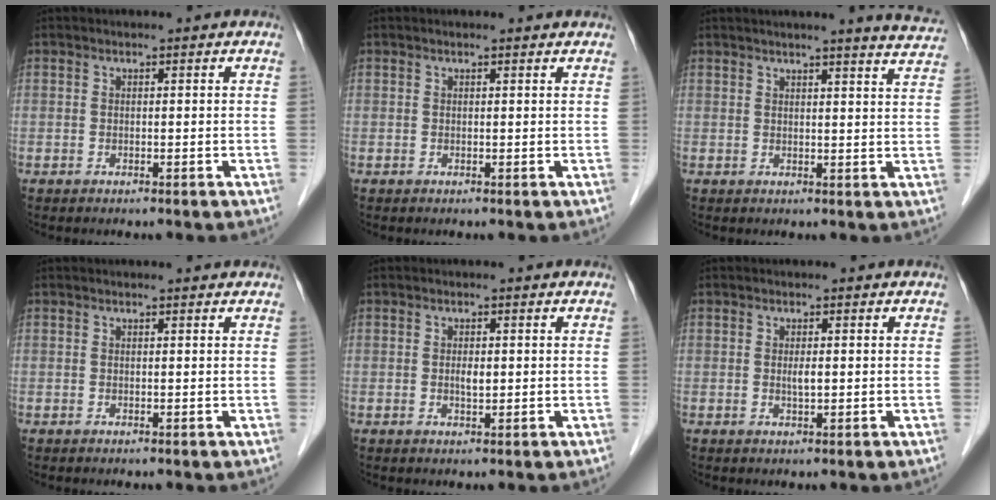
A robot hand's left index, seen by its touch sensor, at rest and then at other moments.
{"total": 1.7, "force": [1.6, 0.2, 0.4], "torque": [-0.014, 0.009, 0.014]}
{"total": 9.5, "force": [8.8, -0.6, 3.5], "torque": [-0.041, -0.022, 0.084]}
{"total": 1.2, "force": [1.2, 0.2, 0.2], "torque": [-0.015, 0.006, 0.010]}
{"total": 1.5, "force": [0.1, 0.6, 1.4], "torque": [-0.026, -0.001, 0.003]}
{"total": 1.3, "force": [0.1, 0.2, 1.3], "torque": [-0.026, -0.001, 0.002]}